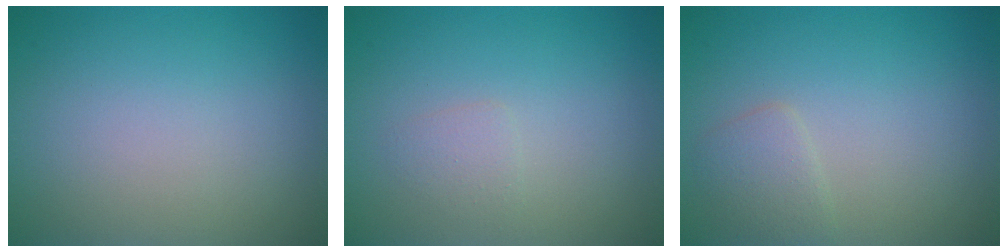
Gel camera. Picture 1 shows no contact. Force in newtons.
{"total": 1.1, "press": 1.1, "slide": 0.0}
{"total": 1.7, "press": 1.7, "slide": 0.1}